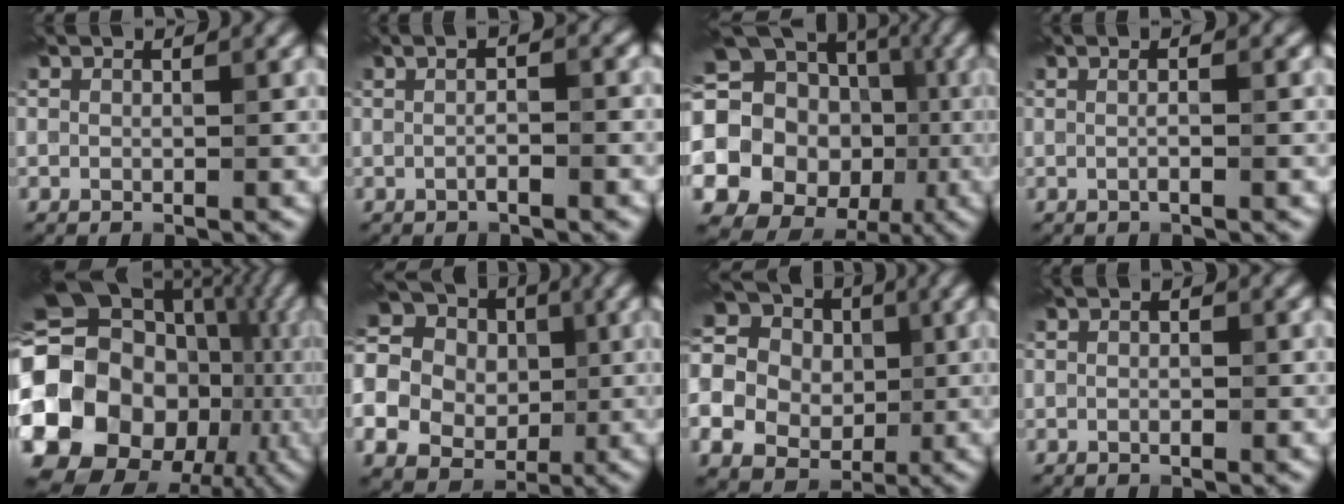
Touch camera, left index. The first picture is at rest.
{"total": 2.3, "force": [0.0, 0.5, 2.2], "torque": [-0.027, -0.002, -0.008]}
{"total": 21.4, "force": [-2.0, 19.9, 7.6], "torque": [-0.170, 0.001, -0.058]}
{"total": 2.4, "force": [0.5, 0.8, 2.3], "torque": [-0.012, -0.003, -0.012]}
{"total": 23.4, "force": [-3.6, 20.8, 10.1], "torque": [-0.178, 0.008, -0.087]}
{"total": 18.4, "force": [0.2, 17.1, 6.8], "torque": [-0.192, 0.006, -0.030]}
{"total": 15.4, "force": [0.1, 14.1, 6.2], "torque": [-0.184, 0.018, -0.029]}
{"total": 1.8, "force": [0.2, 0.8, 1.6], "torque": [-0.003, -0.003, -0.011]}